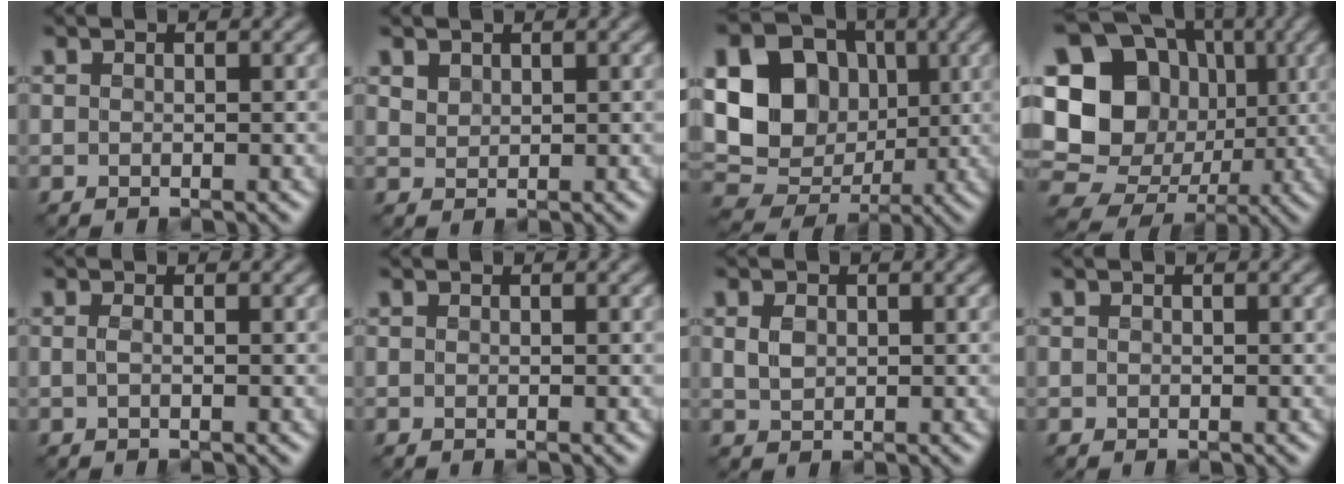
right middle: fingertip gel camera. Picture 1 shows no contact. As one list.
[{"total": 1.4, "force": [1.0, 0.9, 0.5], "torque": [-0.015, -0.001, 0.024]}, {"total": 13.5, "force": [1.4, 11.0, 7.6], "torque": [-0.148, 0.016, 0.010]}, {"total": 19.8, "force": [1.6, 17.8, 8.6], "torque": [-0.193, 0.035, 0.004]}, {"total": 0.7, "force": [-0.3, 0.3, 0.6], "torque": [-0.013, -0.001, -0.009]}, {"total": 0.0}, {"total": 1.3, "force": [0.1, 1.0, 0.8], "torque": [-0.018, -0.004, 0.006]}, {"total": 0.0}]